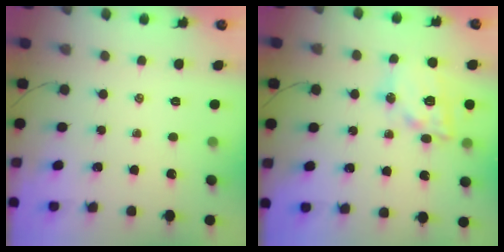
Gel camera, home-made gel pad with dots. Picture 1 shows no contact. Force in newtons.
{"total": 16.4, "press": 16.2, "slide": 2.7}